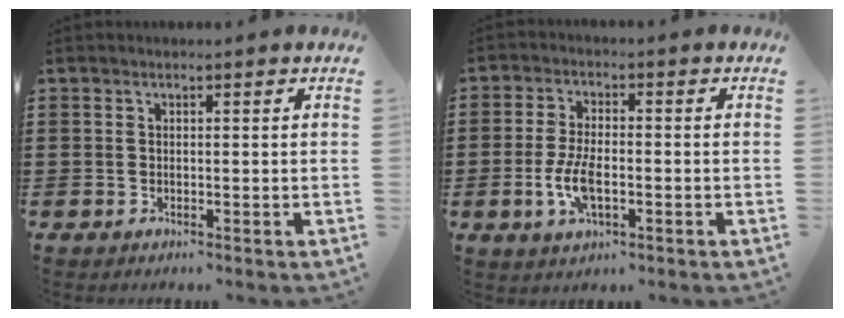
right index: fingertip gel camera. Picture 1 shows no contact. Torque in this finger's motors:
{"motor_torque": [2.14, 0.00, 0.26, 0.18]}